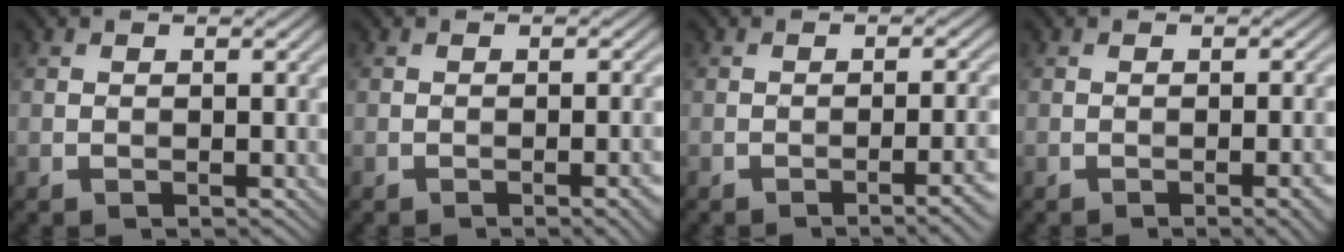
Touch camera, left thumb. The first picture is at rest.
{"total": 2.8, "force": [-1.1, 0.5, 2.5], "torque": [-0.030, 0.007, -0.019]}
{"total": 4.5, "force": [-1.9, 1.0, 4.0], "torque": [-0.046, 0.011, -0.030]}
{"total": 3.3, "force": [-1.3, 0.7, 3.0], "torque": [-0.035, 0.008, -0.020]}